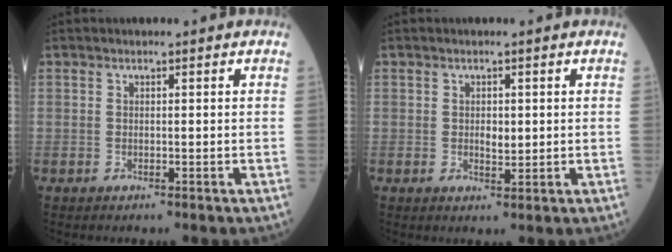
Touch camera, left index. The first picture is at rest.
{"total": 1.9, "force": [0.2, 1.0, 1.6], "torque": [-0.027, -0.002, 0.006]}